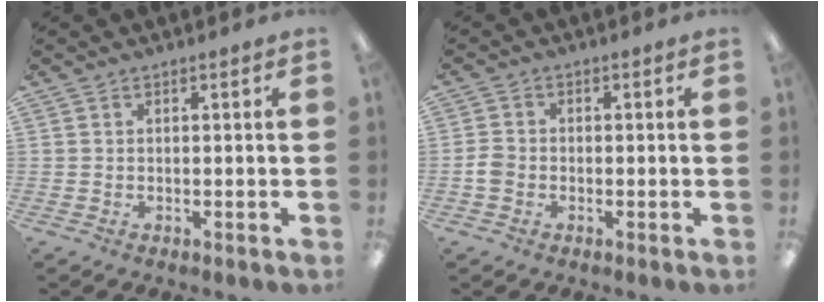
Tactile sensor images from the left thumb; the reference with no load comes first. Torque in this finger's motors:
{"motor_torque": [-0.29, 0.33, 0.15, -0.05, 0.00]}